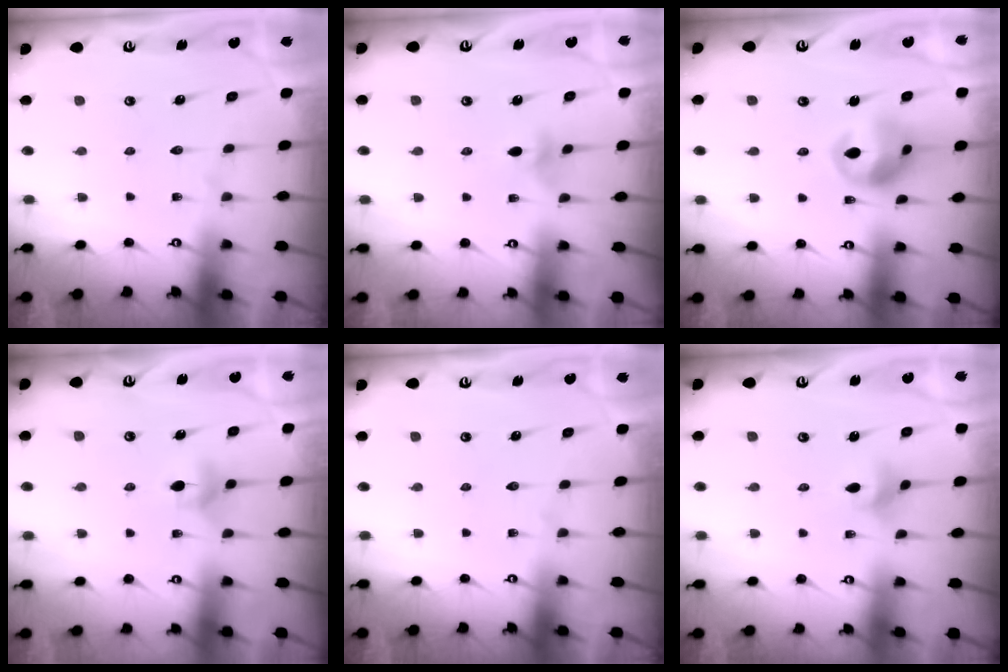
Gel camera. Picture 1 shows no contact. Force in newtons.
{"total": 4.8, "press": 4.7, "slide": 0.8}
{"total": 12.1, "press": 12.0, "slide": 1.6}
{"total": 4.7, "press": 4.6, "slide": 1.0}
{"total": 0.0}
{"total": 4.8, "press": 4.7, "slide": 1.0}